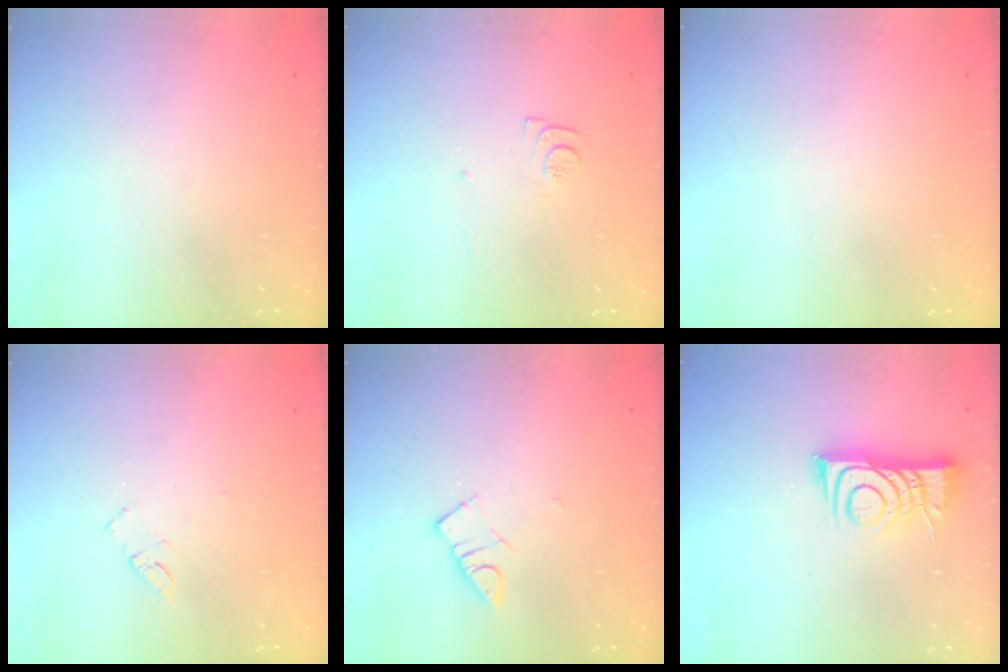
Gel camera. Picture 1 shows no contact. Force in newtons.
{"total": 5.9, "press": 5.9, "slide": 0.5}
{"total": 0.0}
{"total": 6.2, "press": 6.2, "slide": 0.5}
{"total": 3.3, "press": 3.3, "slide": 0.2}
{"total": 9.8, "press": 9.8, "slide": 1.2}